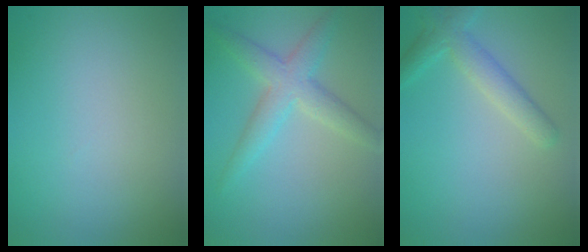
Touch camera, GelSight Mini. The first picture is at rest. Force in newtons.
{"total": 3.7, "press": 3.7, "slide": 0.1}
{"total": 2.9, "press": 2.9, "slide": 0.1}